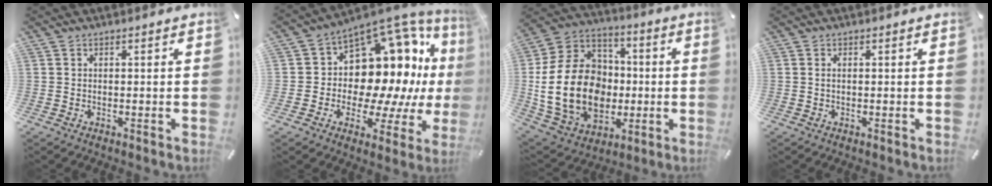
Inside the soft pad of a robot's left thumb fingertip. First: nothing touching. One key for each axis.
{"total": 17.2, "fx": 4.1, "fy": 12.4, "fz": 11.1, "tx": -0.160, "ty": -0.078, "tz": 0.085}
{"total": 24.3, "fx": -2.8, "fy": 18.8, "fz": 15.2, "tx": -0.313, "ty": 0.023, "tz": -0.030}
{"total": 0.7, "fx": 0.1, "fy": 0.3, "fz": 0.7, "tx": -0.015, "ty": 0.001, "tz": 0.001}